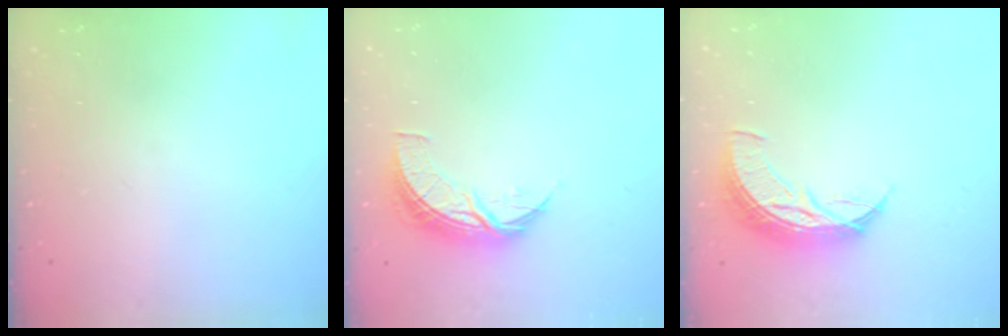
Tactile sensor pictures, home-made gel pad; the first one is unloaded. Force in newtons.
{"total": 8.5, "press": 8.5, "slide": 0.5}
{"total": 8.6, "press": 8.6, "slide": 0.8}